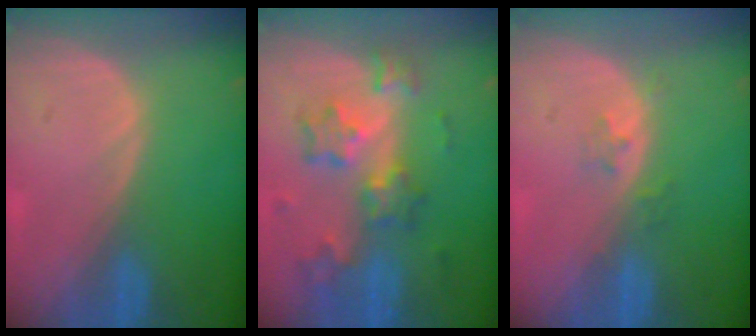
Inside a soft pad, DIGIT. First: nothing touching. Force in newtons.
{"total": 8.4, "press": 7.3, "slide": 4.1}
{"total": 2.1, "press": 1.8, "slide": 1.2}